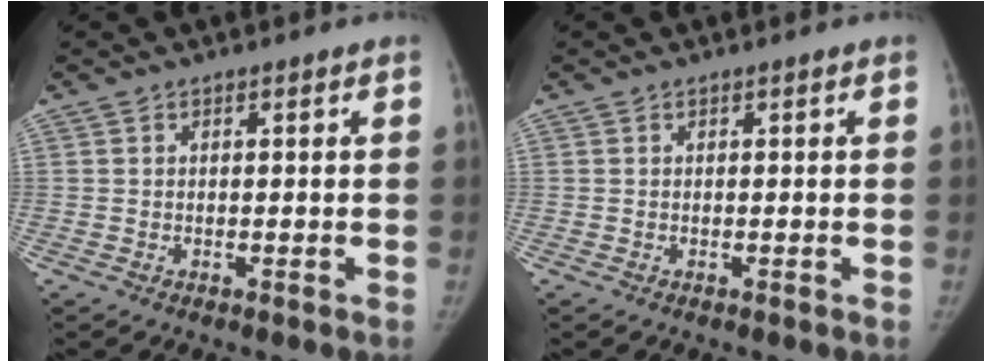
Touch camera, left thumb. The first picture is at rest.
{"total": 0.0}